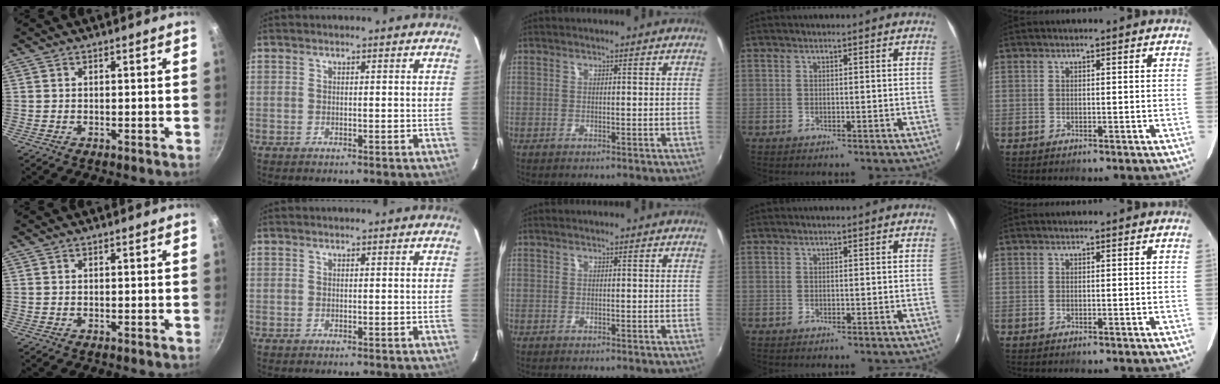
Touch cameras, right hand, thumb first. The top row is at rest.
{}